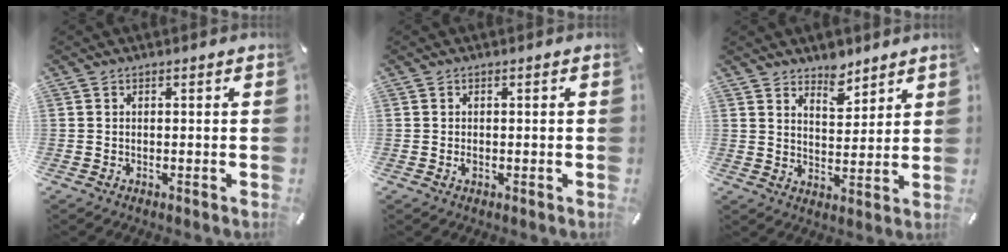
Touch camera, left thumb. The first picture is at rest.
{"total": 1.0, "force": [-0.2, 0.6, 0.9], "torque": [-0.016, -0.001, -0.003]}
{"total": 6.3, "force": [5.5, 3.0, 0.7], "torque": [0.000, -0.040, 0.102]}